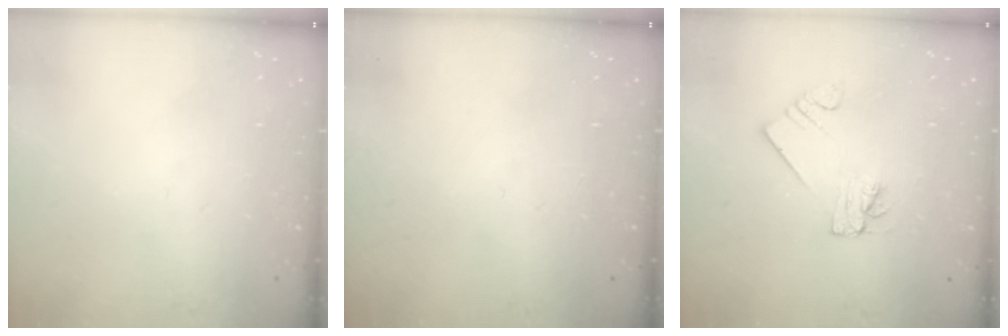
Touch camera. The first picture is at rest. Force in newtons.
{"total": 0.0}
{"total": 2.2, "press": 2.2, "slide": 0.1}